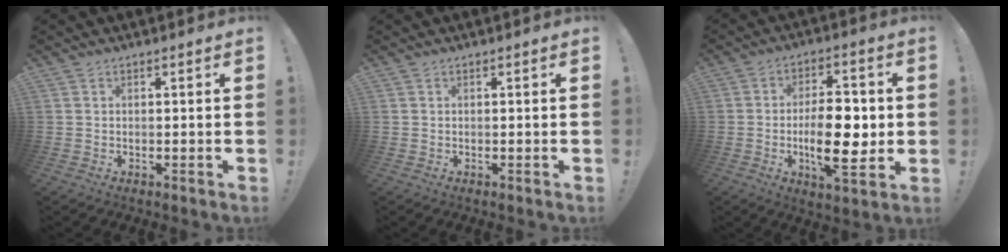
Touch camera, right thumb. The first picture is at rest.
{"total": 0.0}
{"total": 15.6, "force": [-2.1, 6.5, 14.0], "torque": [-0.231, -0.002, -0.041]}